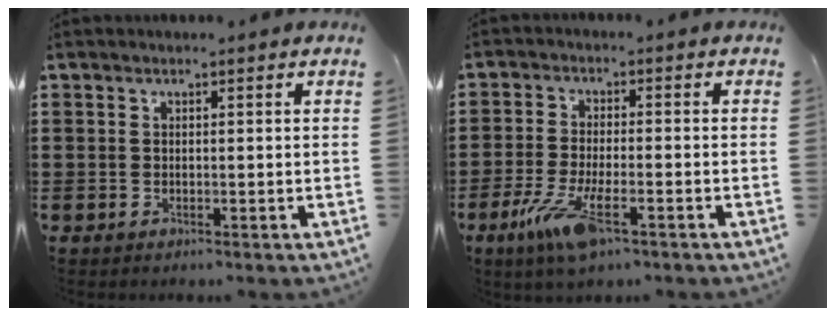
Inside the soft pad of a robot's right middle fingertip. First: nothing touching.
{"total": 7.9, "force": [-3.8, 2.0, 6.7], "torque": [-0.151, -0.018, -0.071]}